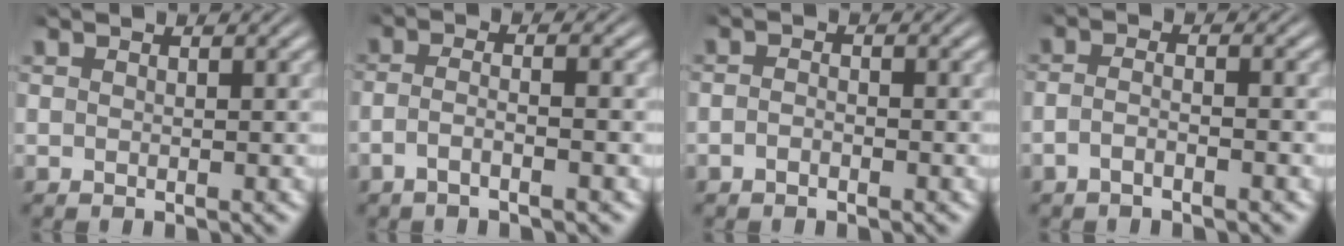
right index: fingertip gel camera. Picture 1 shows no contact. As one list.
[{"total": 2.7, "force": [-1.6, 0.3, 2.2], "torque": [-0.048, -0.013, -0.023]}, {"total": 1.2, "force": [-1.1, 0.3, 0.3], "torque": [-0.004, -0.006, -0.020]}, {"total": 2.1, "force": [-1.6, 0.3, 1.4], "torque": [-0.031, -0.008, -0.027]}]